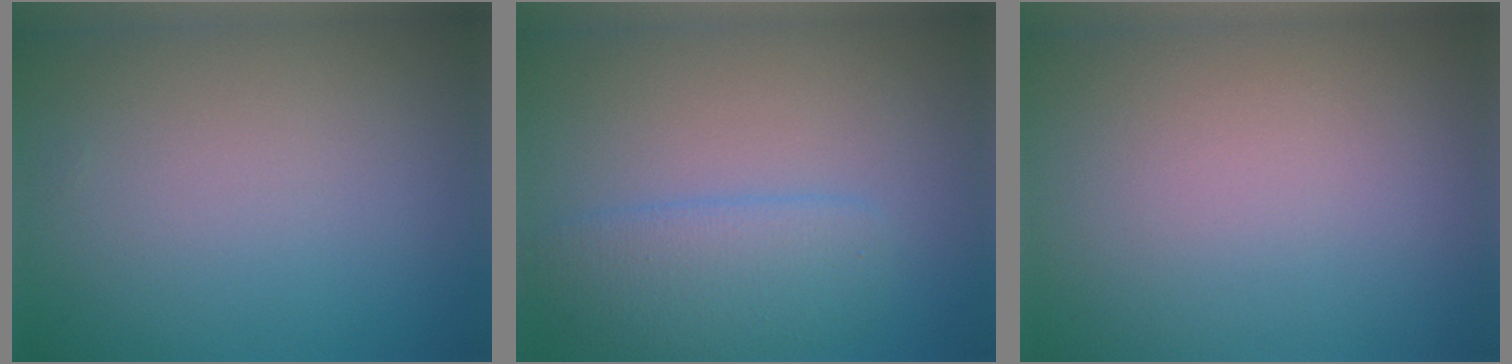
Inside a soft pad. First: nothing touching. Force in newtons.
{"total": 3.4, "press": 3.4, "slide": 0.1}
{"total": 0.0}